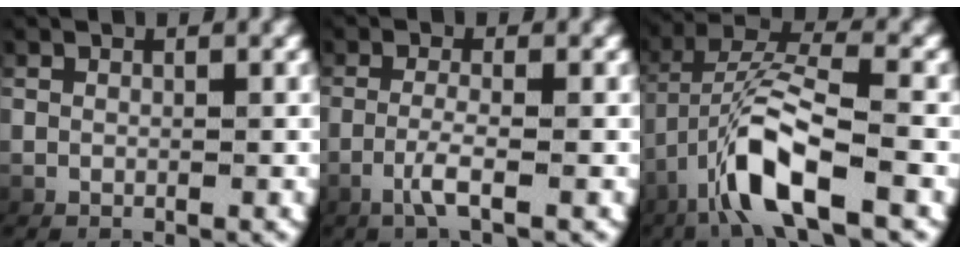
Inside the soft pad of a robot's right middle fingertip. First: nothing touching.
{"total": 2.3, "force": [-0.8, -0.2, 2.1], "torque": [-0.053, -0.011, -0.011]}
{"total": 5.9, "force": [-1.1, 1.5, 5.6], "torque": [-0.118, -0.003, -0.009]}